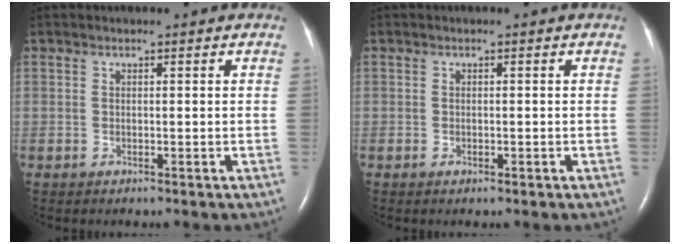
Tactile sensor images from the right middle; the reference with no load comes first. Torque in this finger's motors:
{"motor_torque": [-0.02, -0.07, -0.07, 0.00]}